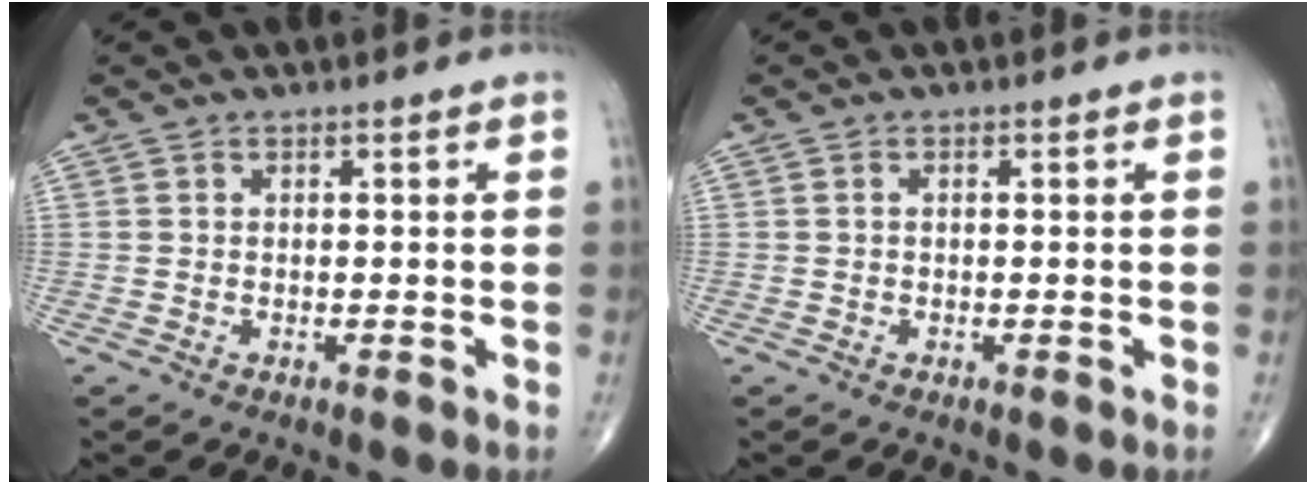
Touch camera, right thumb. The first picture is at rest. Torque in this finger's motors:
{"motor_torque": [-0.26, 0.00, -0.06, -0.06, 0.01]}